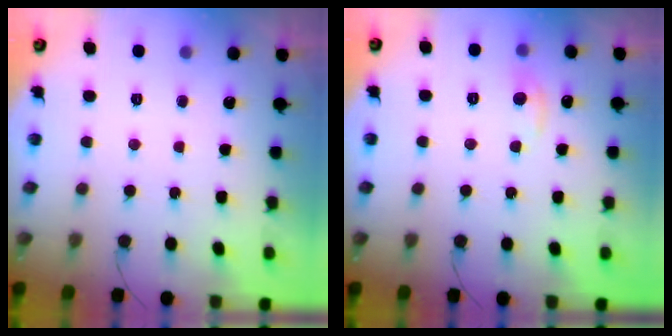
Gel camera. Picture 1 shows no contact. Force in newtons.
{"total": 5.1, "press": 5.1, "slide": 0.7}